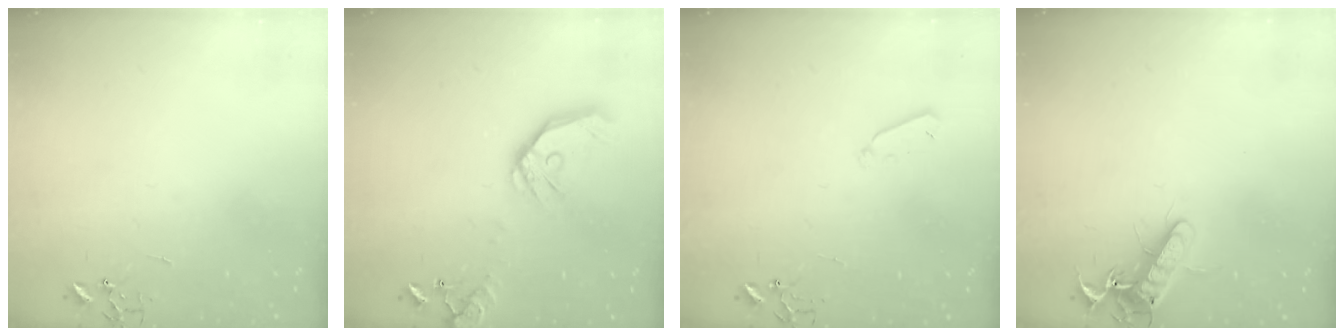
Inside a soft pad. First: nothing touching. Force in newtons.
{"total": 16.8, "press": 16.6, "slide": 2.9}
{"total": 4.0, "press": 3.9, "slide": 0.8}
{"total": 13.6, "press": 13.6, "slide": 1.4}